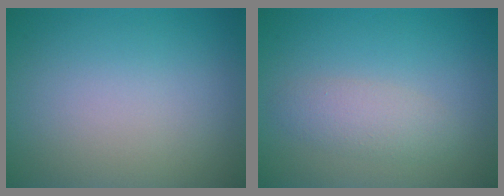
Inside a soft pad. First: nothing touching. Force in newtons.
{"total": 2.2, "press": 2.2, "slide": 0.1}